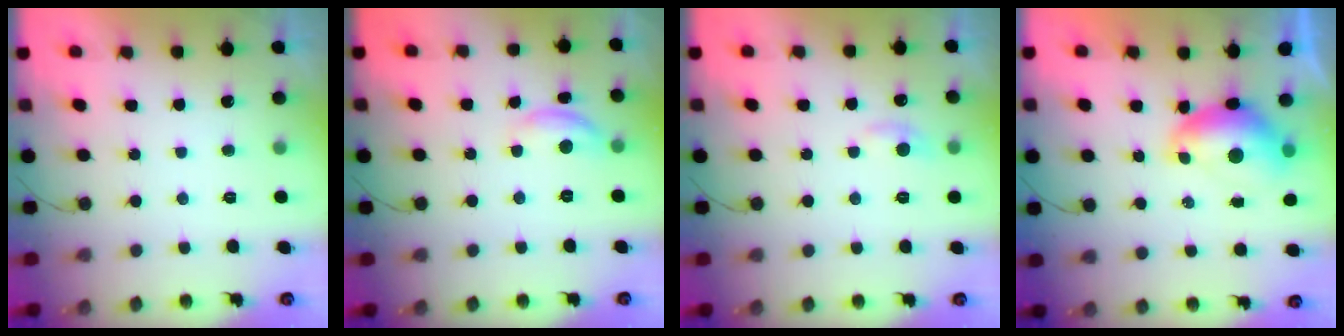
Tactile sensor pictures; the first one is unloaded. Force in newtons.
{"total": 7.9, "press": 7.9, "slide": 0.3}
{"total": 5.3, "press": 5.2, "slide": 0.8}
{"total": 7.6, "press": 7.5, "slide": 0.8}